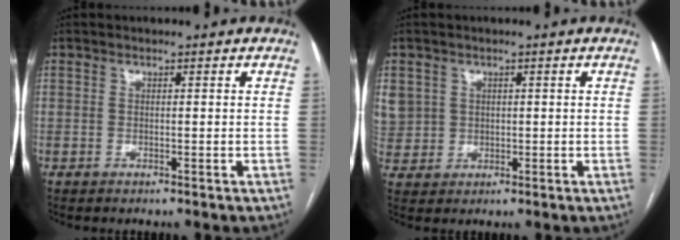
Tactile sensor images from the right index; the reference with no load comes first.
{"total": 6.8, "force": [1.8, 6.4, 1.4], "torque": [-0.051, 0.017, 0.053]}